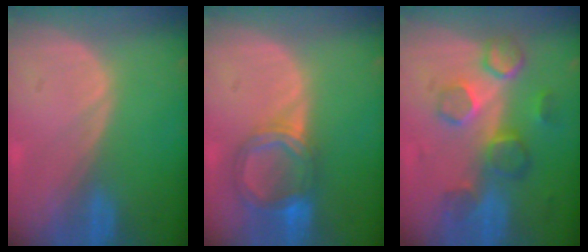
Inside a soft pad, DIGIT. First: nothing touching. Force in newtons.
{"total": 6.2, "press": 5.7, "slide": 2.5}
{"total": 8.5, "press": 7.7, "slide": 3.6}